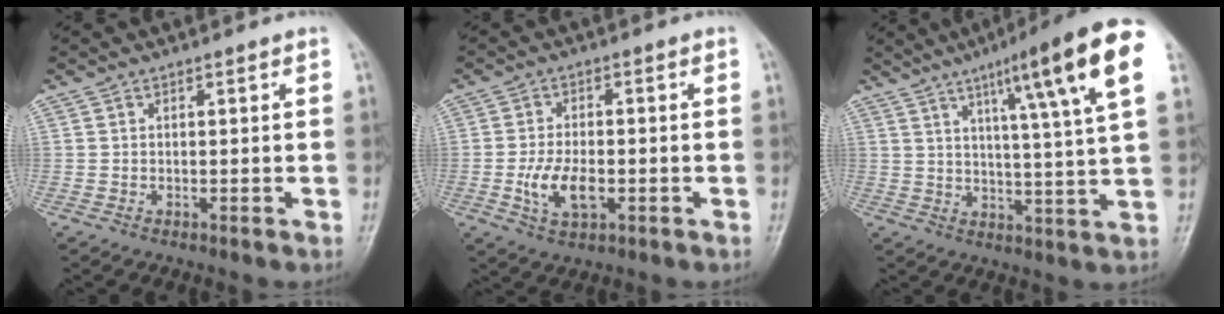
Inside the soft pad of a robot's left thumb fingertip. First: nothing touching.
{"total": 7.2, "force": [-1.9, 3.8, 5.8], "torque": [-0.111, 0.003, -0.033]}
{"total": 18.7, "force": [8.5, 1.8, 16.5], "torque": [-0.227, -0.016, 0.114]}